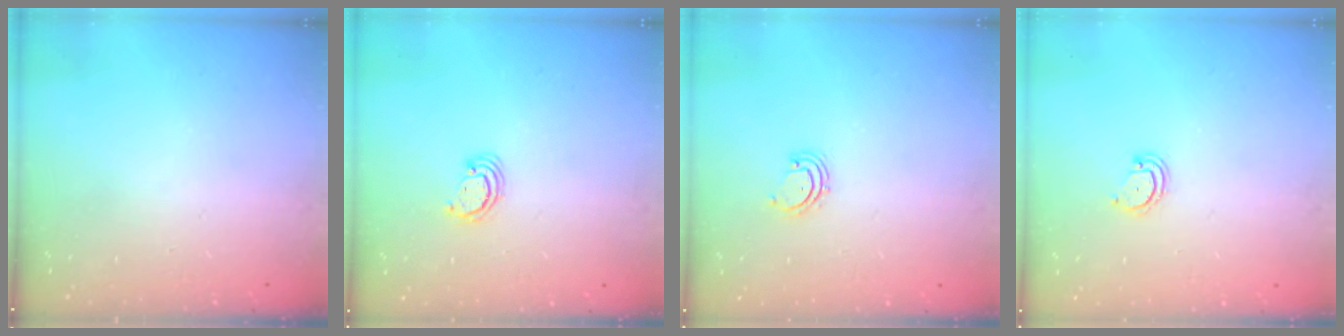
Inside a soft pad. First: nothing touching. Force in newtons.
{"total": 2.6, "press": 2.5, "slide": 0.3}
{"total": 2.6, "press": 2.6, "slide": 0.3}
{"total": 2.5, "press": 2.5, "slide": 0.2}